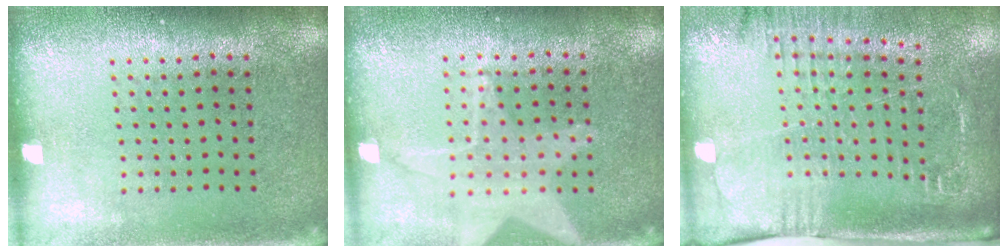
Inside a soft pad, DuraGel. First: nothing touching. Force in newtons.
{"total": 1.4, "press": 1.3, "slide": 0.4}
{"total": 2.6, "press": 2.0, "slide": 1.6}